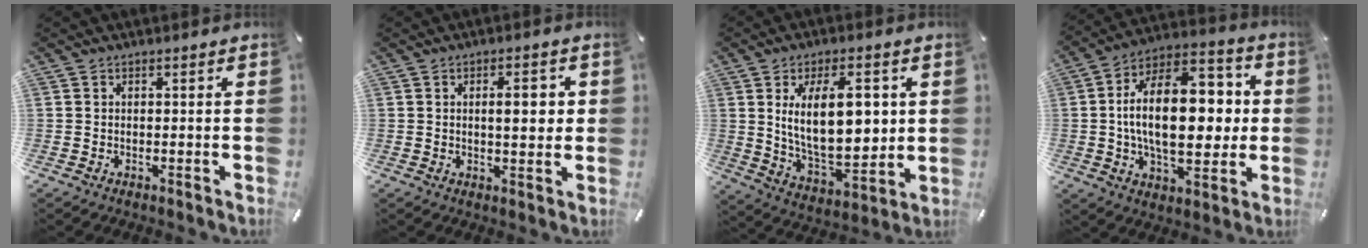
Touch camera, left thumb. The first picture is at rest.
{"total": 6.2, "force": [1.2, 2.5, 5.5], "torque": [-0.078, -0.003, 0.010]}
{"total": 17.6, "force": [4.1, 9.3, 14.4], "torque": [-0.238, -0.019, 0.062]}
{"total": 21.8, "force": [1.0, 12.0, 18.2], "torque": [-0.309, 0.002, 0.009]}